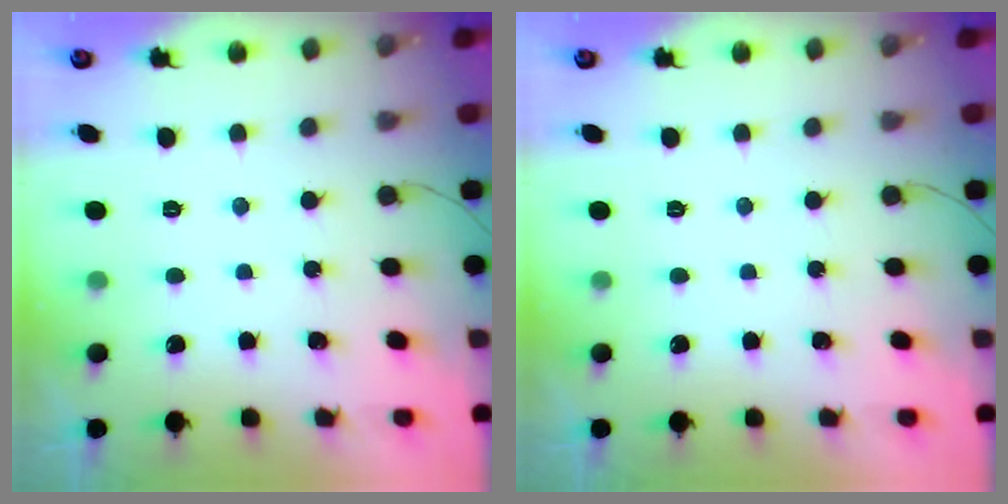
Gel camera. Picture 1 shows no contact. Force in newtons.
{"total": 0.0}